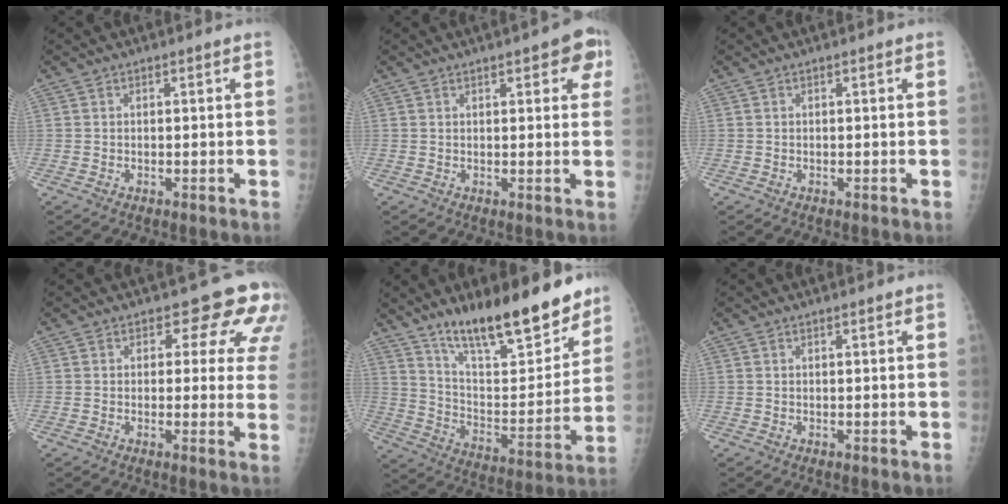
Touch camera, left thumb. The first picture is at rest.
{"total": 6.0, "force": [2.9, 2.2, 4.7], "torque": [-0.033, -0.005, 0.026]}
{"total": 0.0}
{"total": 9.3, "force": [6.2, 5.1, 4.7], "torque": [-0.007, -0.027, 0.049]}
{"total": 22.6, "force": [16.8, 6.7, 13.5], "torque": [-0.169, -0.094, 0.275]}
{"total": 0.6, "force": [0.5, 0.0, 0.4], "torque": [-0.007, 0.000, 0.009]}